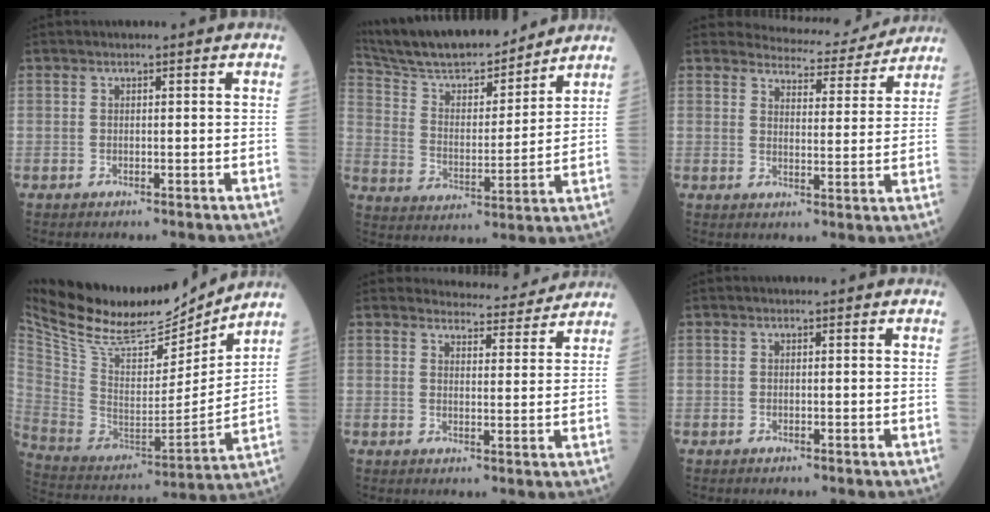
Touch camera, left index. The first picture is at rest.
{"total": 17.7, "force": [16.2, 2.8, 6.7], "torque": [-0.125, 0.006, 0.272]}
{"total": 9.1, "force": [9.0, 1.6, 0.2], "torque": [0.004, -0.010, 0.105]}
{"total": 22.6, "force": [20.0, 5.0, 9.3], "torque": [-0.181, -0.014, 0.338]}
{"total": 6.8, "force": [6.7, 1.1, -0.1], "torque": [0.007, -0.005, 0.074]}
{"total": 0.0}